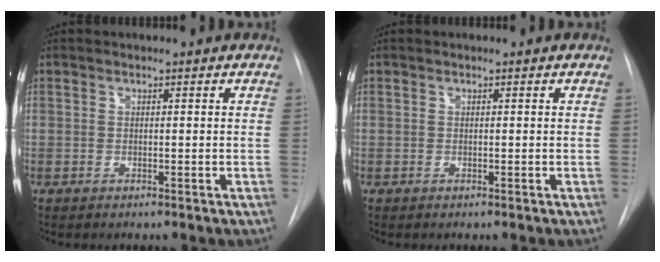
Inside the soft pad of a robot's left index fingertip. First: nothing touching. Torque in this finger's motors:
{"motor_torque": [0.01, 0.01, -0.01, 0.00]}